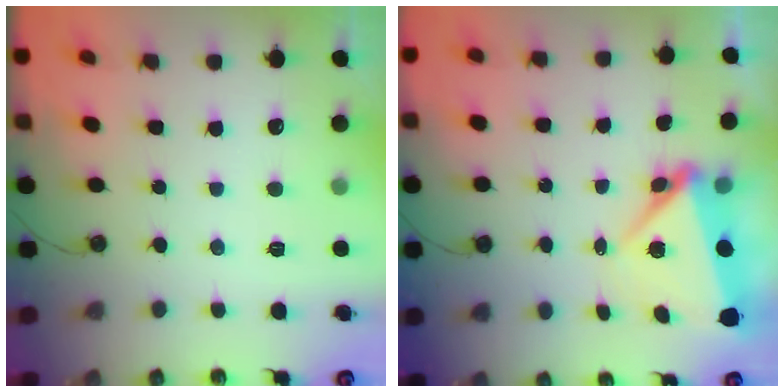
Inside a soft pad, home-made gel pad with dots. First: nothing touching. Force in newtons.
{"total": 5.7, "press": 5.5, "slide": 1.7}